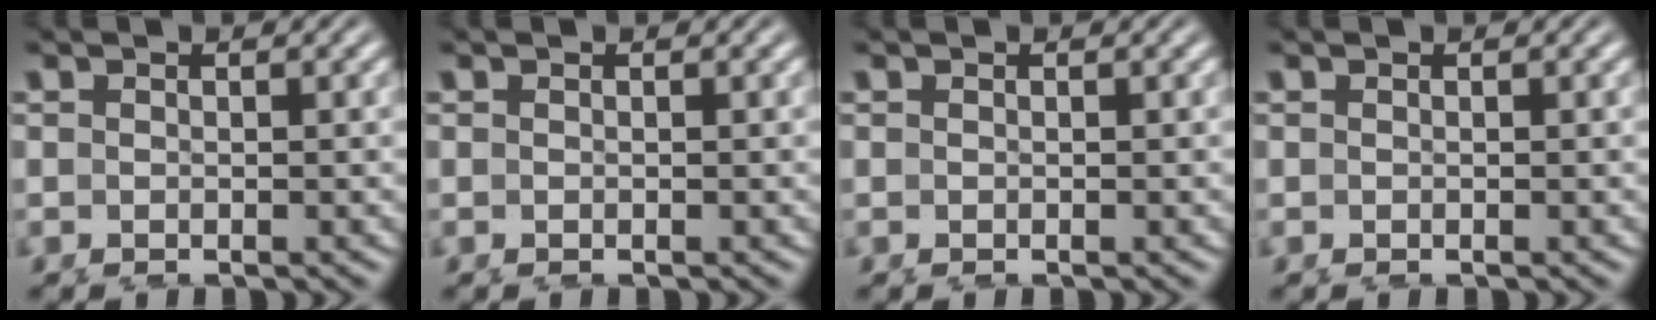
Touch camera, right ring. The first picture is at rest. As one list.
[{"total": 0.0}, {"total": 0.0}, {"total": 0.0}]